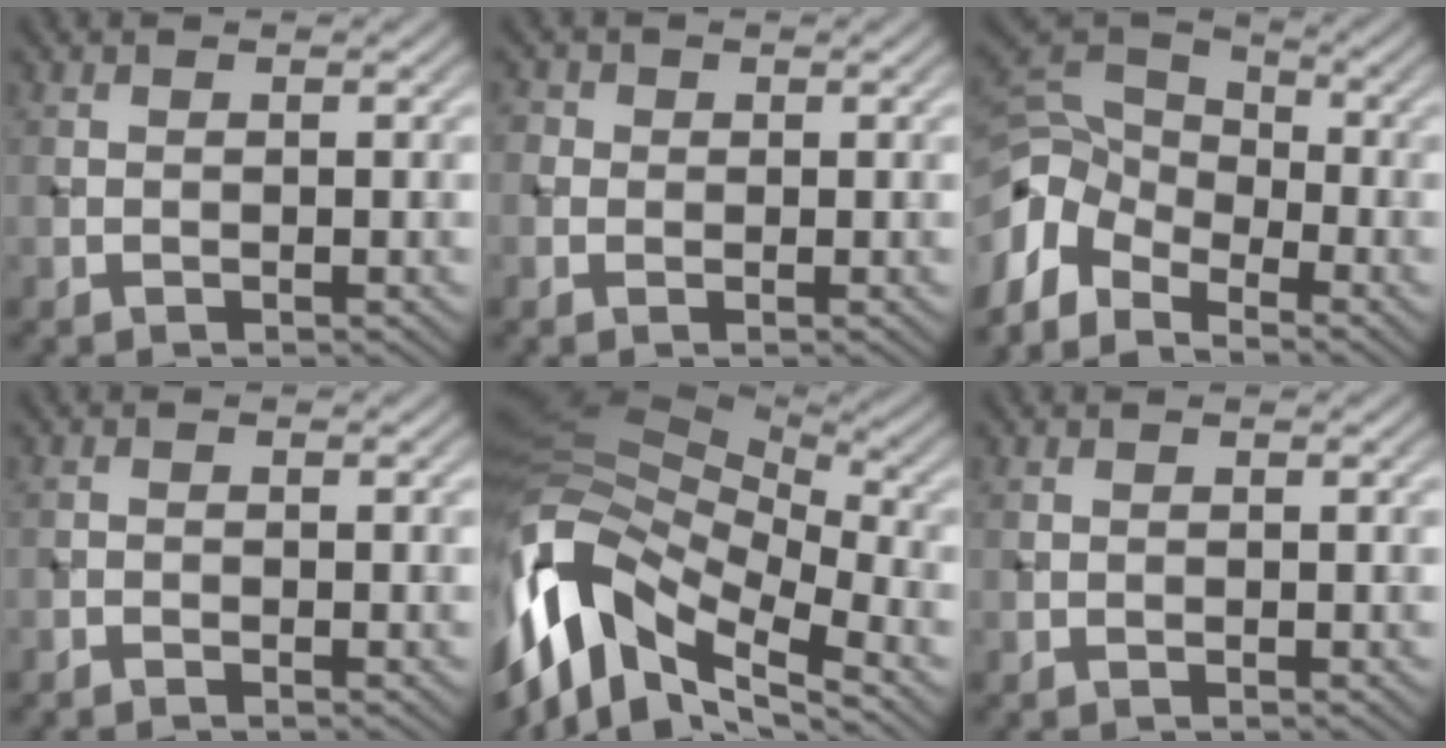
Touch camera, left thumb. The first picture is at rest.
{"total": 1.7, "force": [0.3, 1.6, 0.5], "torque": [-0.013, 0.003, -0.004]}
{"total": 9.5, "force": [-5.3, 5.1, 6.0], "torque": [-0.149, -0.015, -0.124]}
{"total": 0.8, "force": [-0.7, 0.1, 0.2], "torque": [-0.002, -0.001, -0.016]}
{"total": 15.3, "force": [-6.4, 7.4, 11.7], "torque": [-0.268, 0.000, -0.127]}
{"total": 0.0}